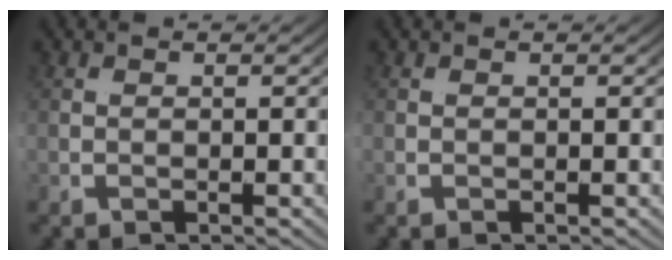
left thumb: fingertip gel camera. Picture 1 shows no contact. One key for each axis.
{"total": 0.0}